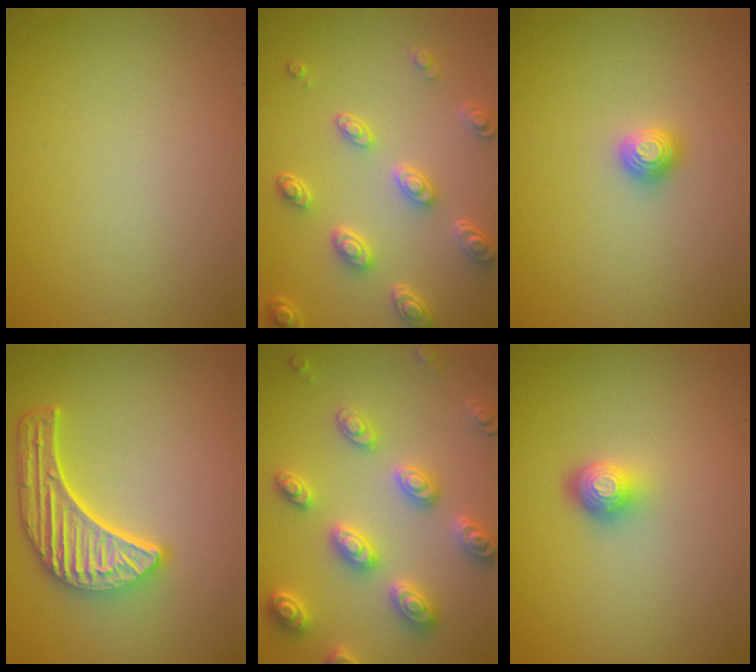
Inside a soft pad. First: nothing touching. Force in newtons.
{"total": 4.7, "press": 3.8, "slide": 2.9}
{"total": 1.1, "press": 1.1, "slide": 0.2}
{"total": 5.7, "press": 4.4, "slide": 3.6}
{"total": 5.0, "press": 4.8, "slide": 1.1}
{"total": 2.2, "press": 1.5, "slide": 1.6}